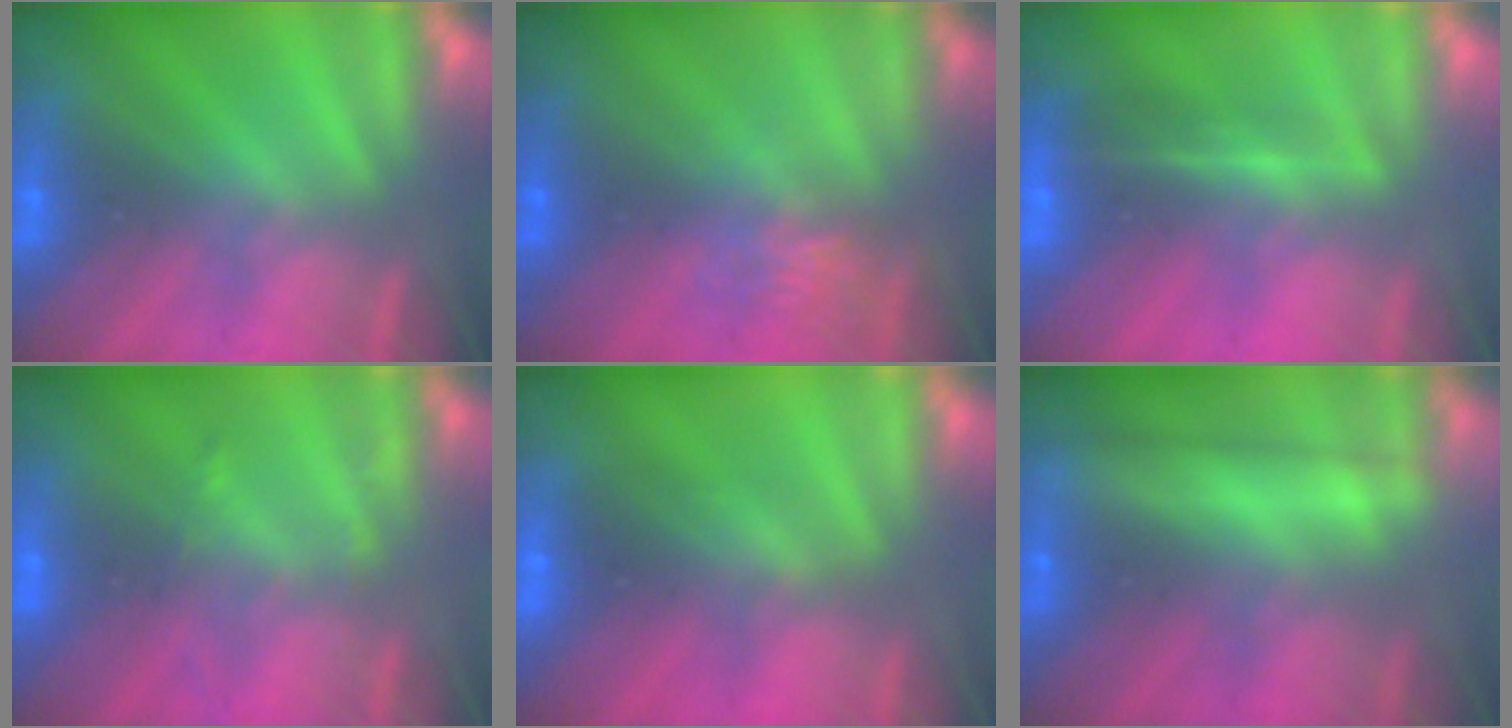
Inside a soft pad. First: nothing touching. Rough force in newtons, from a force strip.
{"total": 4.0}
{"total": 1.7}
{"total": 2.3}
{"total": 2.8}
{"total": 2.4}